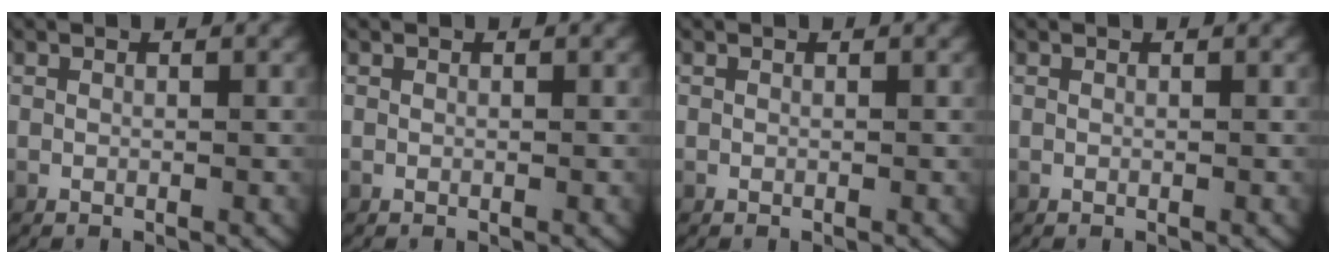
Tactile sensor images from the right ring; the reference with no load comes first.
{"total": 0.0}
{"total": 0.0}
{"total": 0.0}